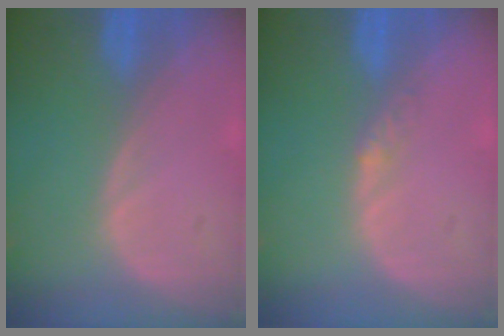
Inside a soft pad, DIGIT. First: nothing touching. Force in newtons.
{"total": 1.6, "press": 1.3, "slide": 0.9}